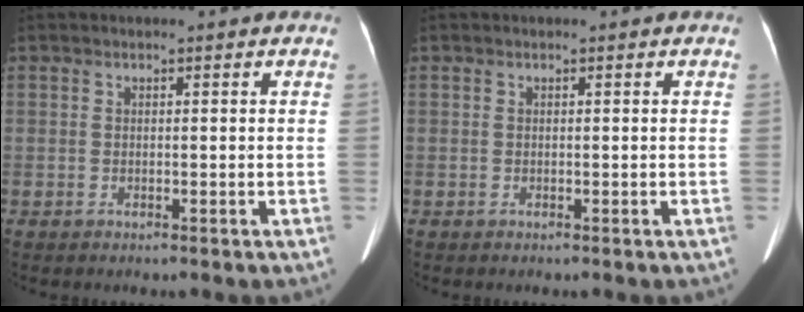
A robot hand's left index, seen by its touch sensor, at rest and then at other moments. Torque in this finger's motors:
{"motor_torque": [0.02, 0.02, 0.02, 0.01]}